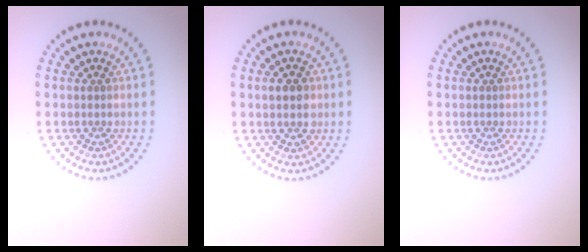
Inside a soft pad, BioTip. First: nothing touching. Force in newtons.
{"total": 2.2, "press": 2.2, "slide": 0.2}
{"total": 0.0}